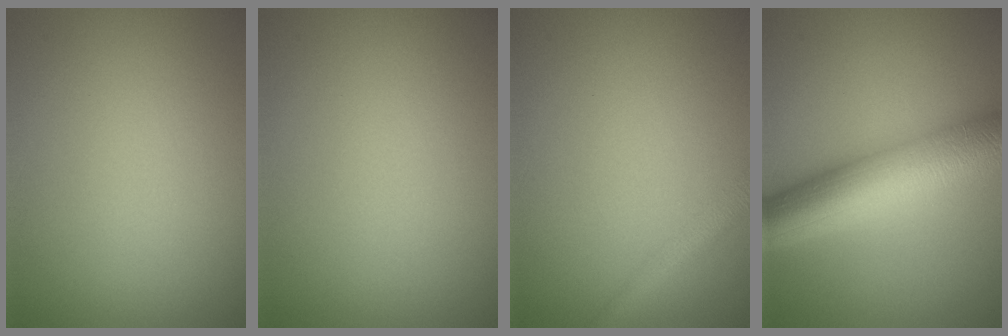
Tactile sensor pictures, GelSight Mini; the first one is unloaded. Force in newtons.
{"total": 0.0}
{"total": 2.2, "press": 2.2, "slide": 0.1}
{"total": 9.8, "press": 9.8, "slide": 0.2}